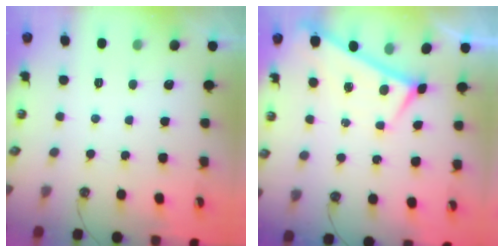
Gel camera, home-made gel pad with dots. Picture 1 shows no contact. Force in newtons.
{"total": 0.0}